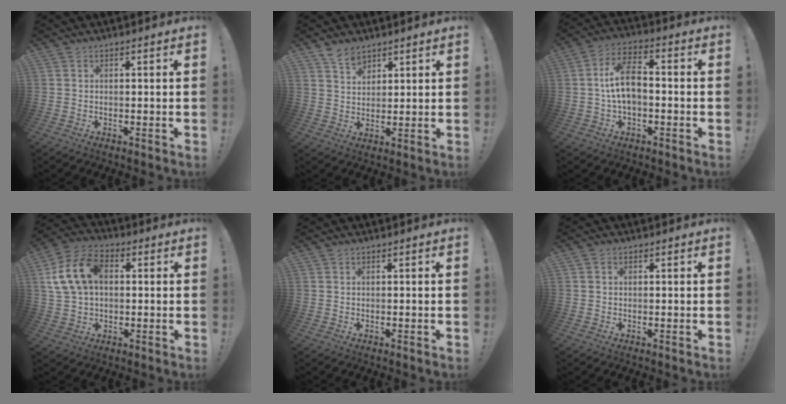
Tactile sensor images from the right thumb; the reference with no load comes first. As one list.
[{"total": 5.7, "force": [4.3, 3.4, 1.6], "torque": [-0.015, -0.026, 0.079]}, {"total": 10.5, "force": [-0.4, 5.9, 8.6], "torque": [-0.159, 0.011, -0.005]}, {"total": 14.9, "force": [2.7, 10.4, 10.3], "torque": [-0.191, 0.010, 0.053]}, {"total": 0.0}, {"total": 0.7, "force": [0.0, 0.7, 0.1], "torque": [0.006, 0.000, -0.002]}]